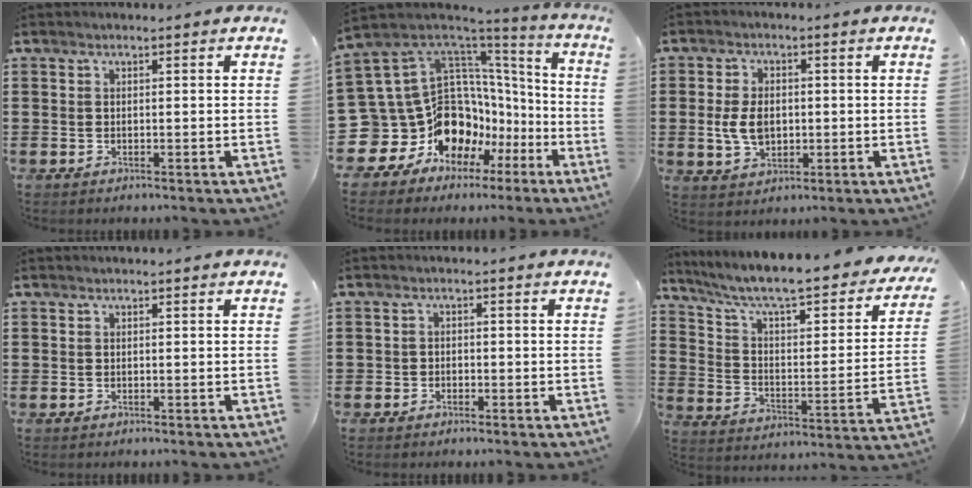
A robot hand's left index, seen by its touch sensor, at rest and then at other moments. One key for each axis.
{"total": 16.5, "fx": -6.6, "fy": 13.0, "fz": 7.9, "tx": -0.202, "ty": -0.025, "tz": -0.081}
{"total": 5.7, "fx": -0.3, "fy": 3.7, "fz": 4.3, "tx": -0.107, "ty": 0.002, "tz": -0.011}
{"total": 0.0}
{"total": 1.4, "fx": -1.1, "fy": 0.8, "fz": 0.0, "tx": -0.006, "ty": 0.003, "tz": -0.026}
{"total": 7.3, "fx": 5.7, "fy": 0.6, "fz": 4.4, "tx": -0.110, "ty": -0.051, "tz": 0.090}